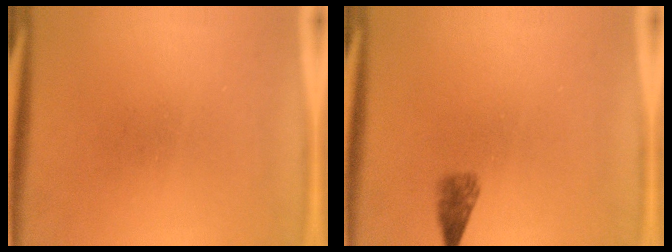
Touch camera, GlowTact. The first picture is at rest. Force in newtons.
{"total": 1.9}